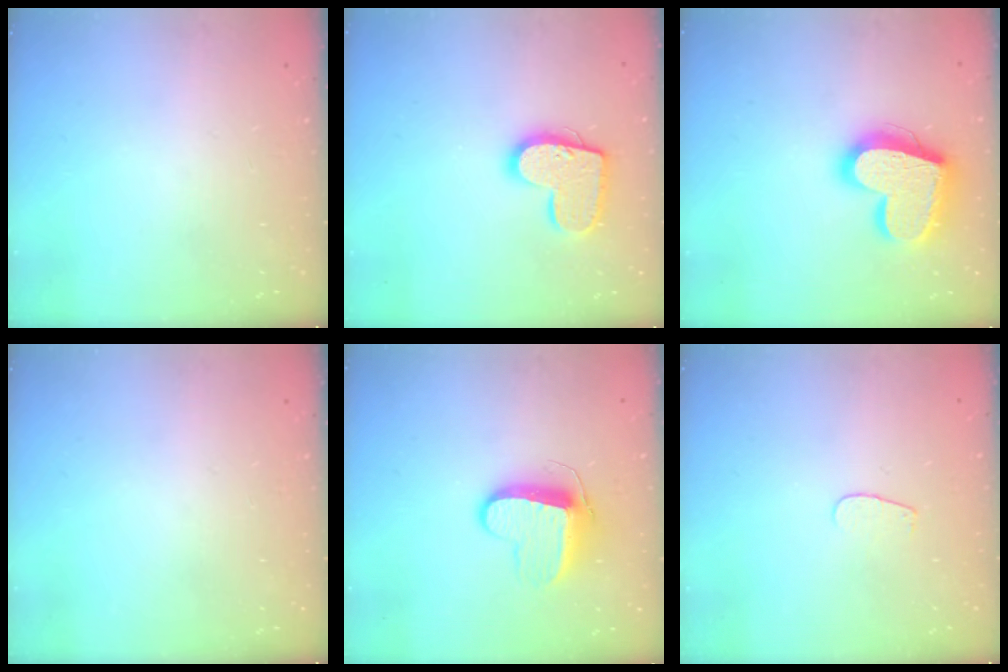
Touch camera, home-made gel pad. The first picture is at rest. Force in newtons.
{"total": 14.3, "press": 14.3, "slide": 0.8}
{"total": 20.5, "press": 20.4, "slide": 1.7}
{"total": 0.0}
{"total": 10.0, "press": 10.0, "slide": 0.5}
{"total": 2.6, "press": 2.5, "slide": 0.3}